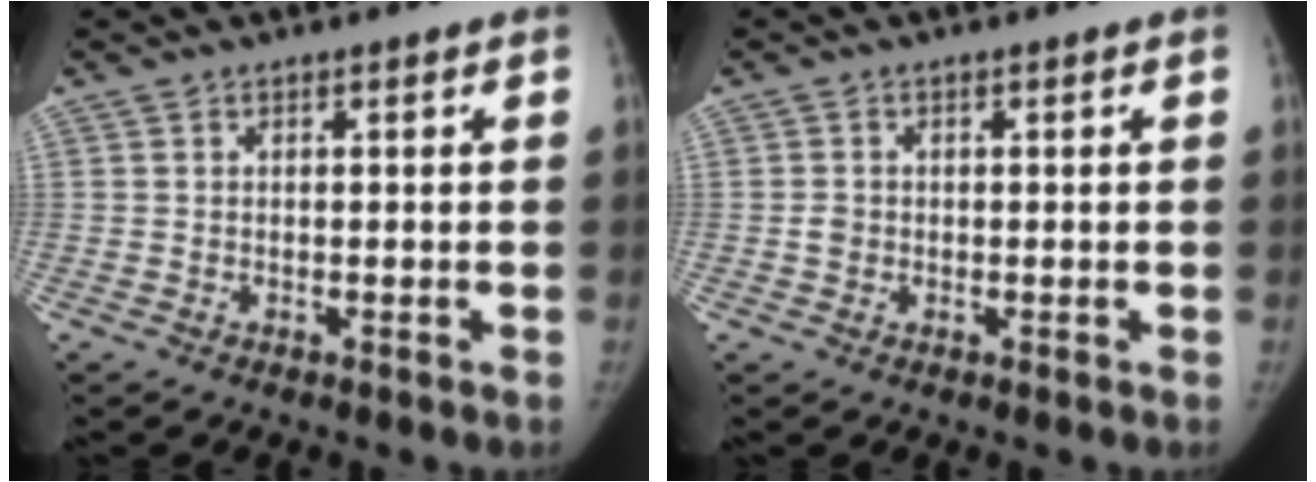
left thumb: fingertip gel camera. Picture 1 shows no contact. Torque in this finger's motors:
{"motor_torque": [0.03, 0.30, 0.15, -0.43, 0.02]}